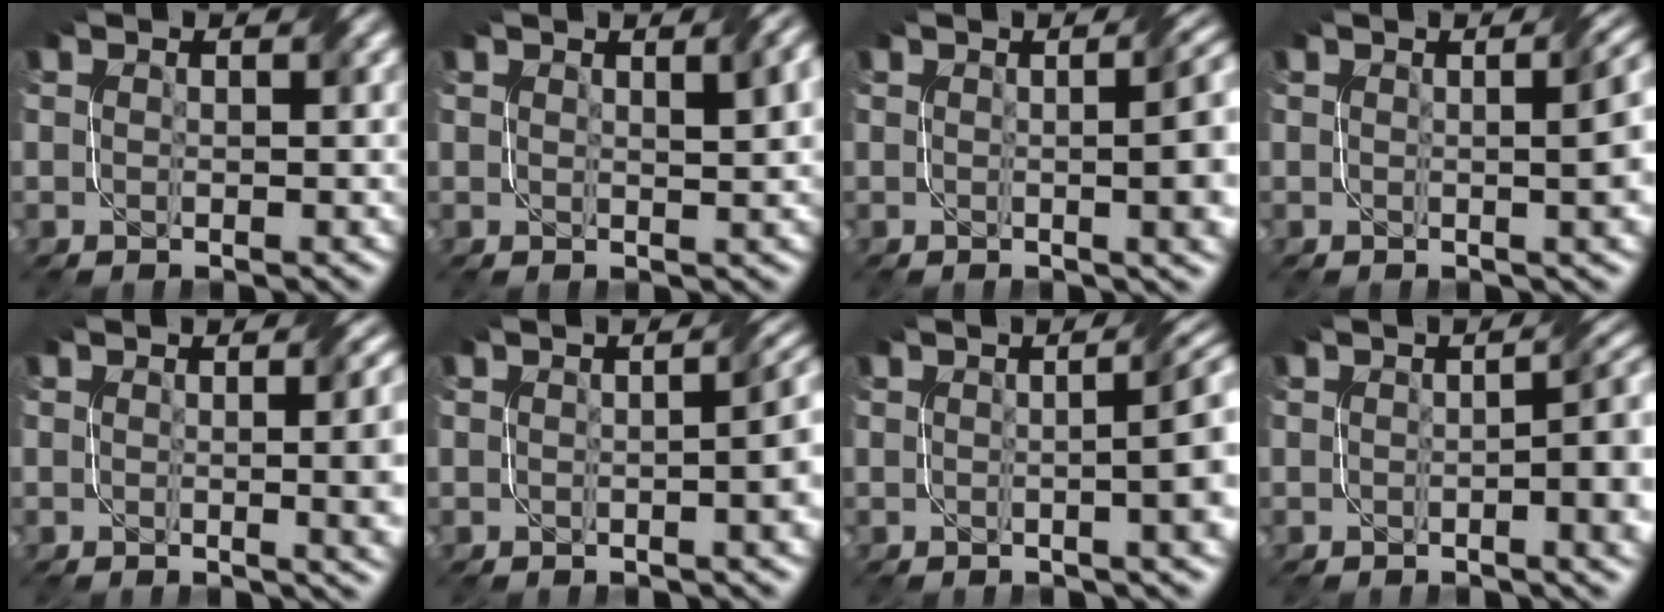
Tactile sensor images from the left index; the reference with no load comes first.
{"total": 3.3, "force": [1.6, 1.0, 2.7], "torque": [-0.026, 0.007, 0.025]}
{"total": 9.8, "force": [0.4, 4.2, 8.9], "torque": [-0.047, 0.019, -0.002]}
{"total": 7.6, "force": [0.4, 3.2, 6.9], "torque": [-0.030, 0.023, 0.000]}
{"total": 7.3, "force": [0.3, 3.0, 6.6], "torque": [-0.033, 0.008, 0.007]}
{"total": 6.1, "force": [-0.2, 2.3, 5.6], "torque": [-0.030, 0.015, -0.003]}
{"total": 8.3, "force": [0.4, 3.0, 7.7], "torque": [-0.044, 0.026, -0.008]}
{"total": 7.2, "force": [-0.4, 2.4, 6.8], "torque": [-0.055, 0.008, -0.004]}